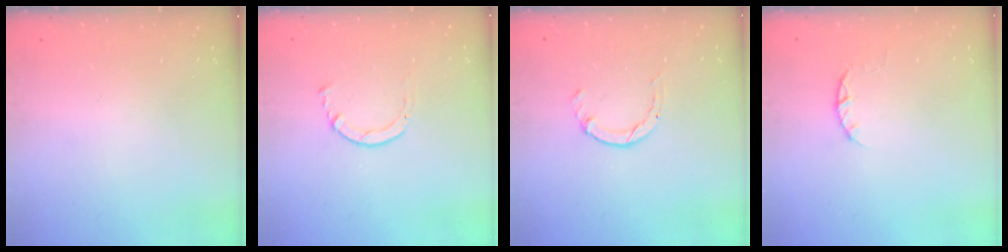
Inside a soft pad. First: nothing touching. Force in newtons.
{"total": 2.0, "press": 1.9, "slide": 0.3}
{"total": 0.5, "press": 0.5, "slide": 0.1}
{"total": 2.5, "press": 2.4, "slide": 0.4}